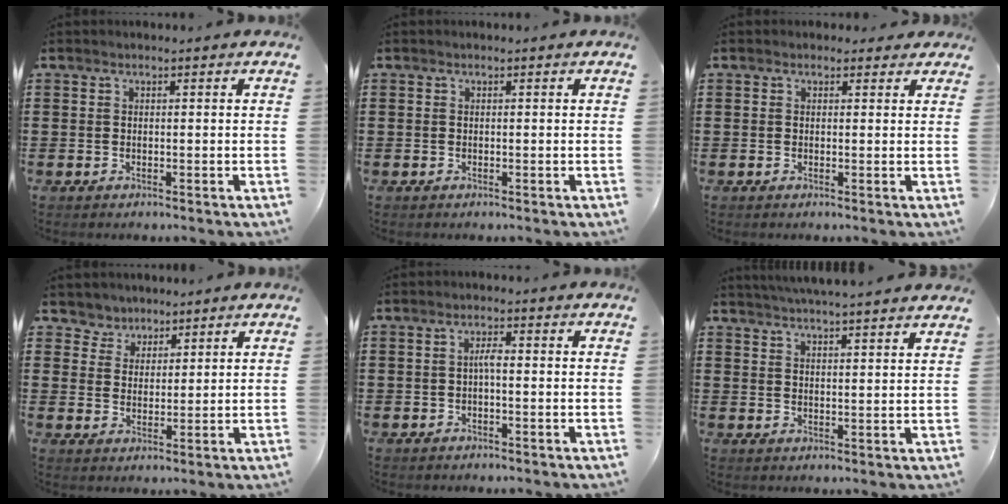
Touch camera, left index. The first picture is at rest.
{"total": 0.0}
{"total": 1.1, "force": [0.6, 0.9, 0.2], "torque": [0.000, 0.004, 0.009]}
{"total": 4.1, "force": [3.2, 2.5, -0.5], "torque": [-0.014, 0.000, 0.058]}
{"total": 2.0, "force": [-0.3, 0.8, 1.9], "torque": [-0.039, 0.005, -0.008]}
{"total": 3.9, "force": [3.8, -0.7, 0.7], "torque": [-0.025, -0.019, 0.066]}